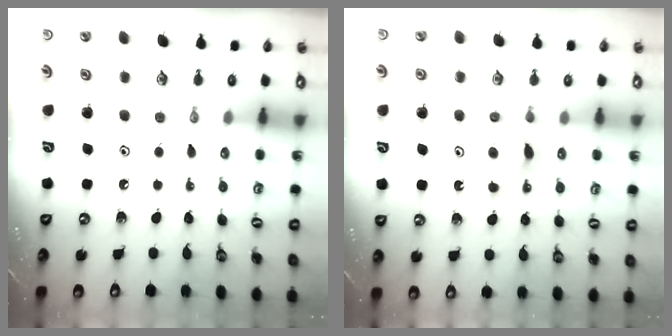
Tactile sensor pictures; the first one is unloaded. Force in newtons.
{"total": 5.4, "press": 5.3, "slide": 0.6}